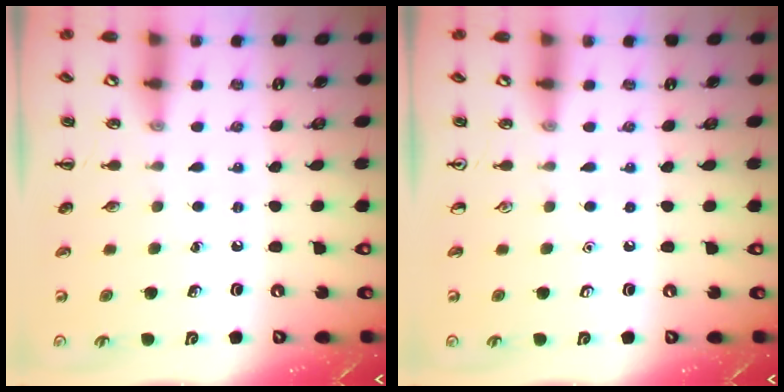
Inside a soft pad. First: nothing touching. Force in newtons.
{"total": 0.0}